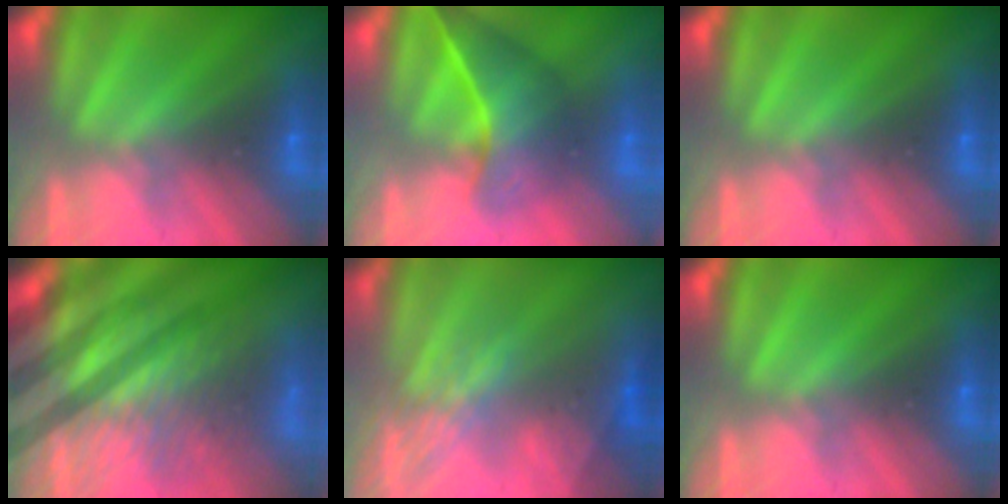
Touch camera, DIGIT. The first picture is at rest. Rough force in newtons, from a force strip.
{"total": 3.6}
{"total": 0.0}
{"total": 7.0}
{"total": 2.9}
{"total": 0.0}